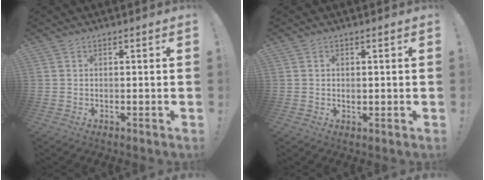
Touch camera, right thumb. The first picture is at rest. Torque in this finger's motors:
{"motor_torque": [0.01, -0.08, -0.22, 0.35, 0.01]}